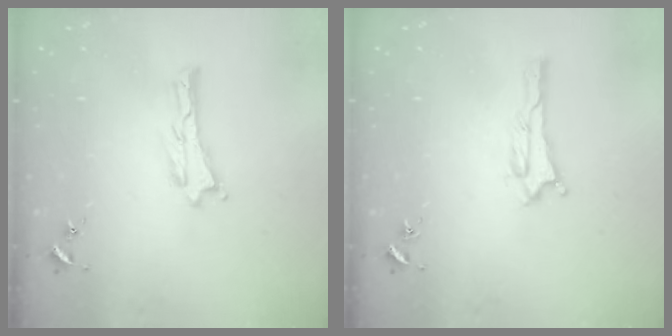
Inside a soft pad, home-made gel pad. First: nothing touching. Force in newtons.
{"total": 0.6, "press": 0.6, "slide": 0.1}